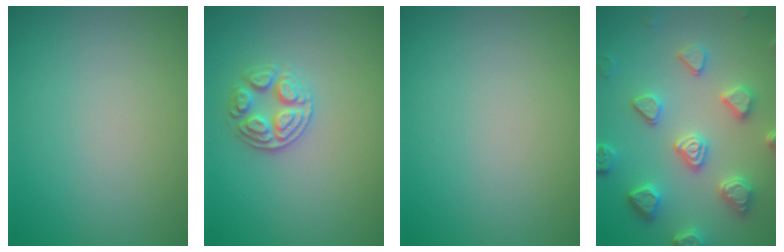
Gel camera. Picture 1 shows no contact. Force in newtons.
{"total": 2.7, "press": 2.6, "slide": 0.4}
{"total": 0.0}
{"total": 5.5, "press": 4.9, "slide": 2.6}